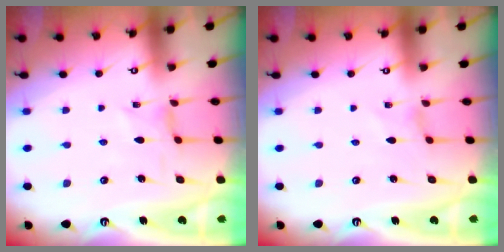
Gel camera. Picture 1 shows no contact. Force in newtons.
{"total": 0.7, "press": 0.6, "slide": 0.1}